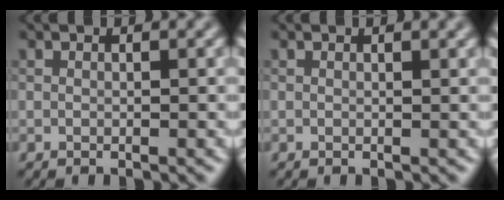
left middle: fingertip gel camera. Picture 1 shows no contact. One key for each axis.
{"total": 0.7, "fx": 0.6, "fy": 0.2, "fz": 0.4, "tx": -0.002, "ty": 0.003, "tz": 0.009}